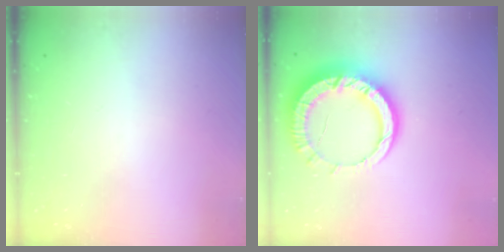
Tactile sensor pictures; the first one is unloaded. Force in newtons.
{"total": 14.2, "press": 14.1, "slide": 1.5}